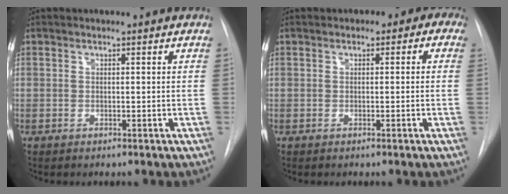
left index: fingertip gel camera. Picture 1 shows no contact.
{"total": 3.4, "force": [0.9, 2.3, 2.3], "torque": [-0.014, 0.021, 0.003]}